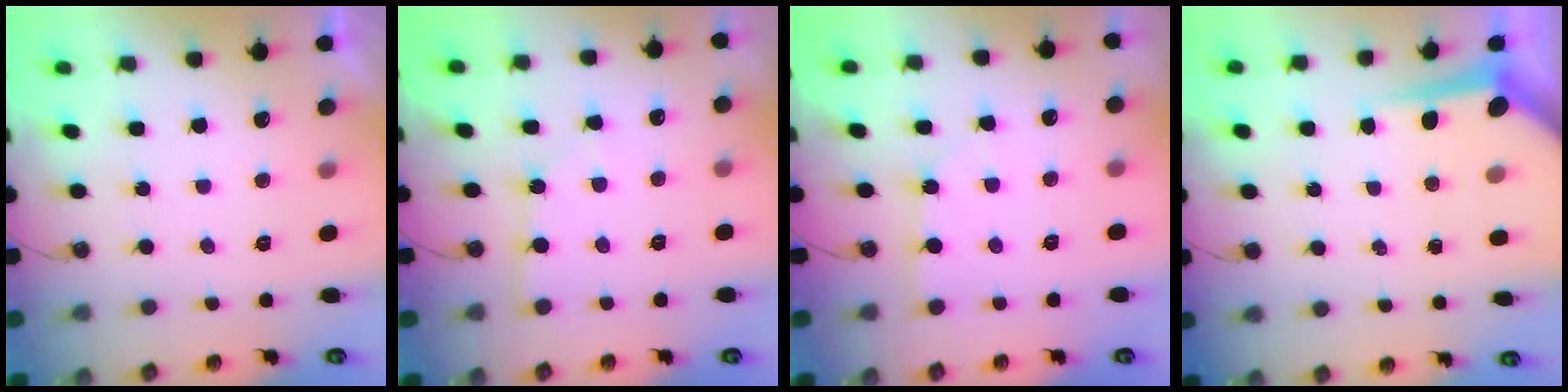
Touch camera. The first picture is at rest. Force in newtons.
{"total": 3.8, "press": 3.8, "slide": 0.5}
{"total": 2.3, "press": 2.3, "slide": 0.3}
{"total": 5.8, "press": 5.8, "slide": 0.4}